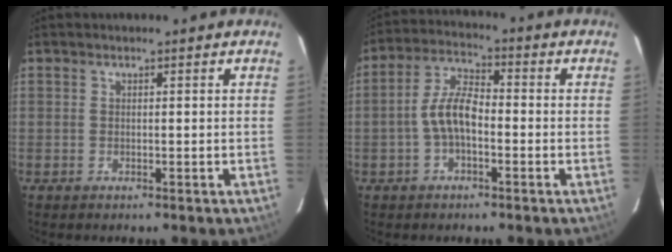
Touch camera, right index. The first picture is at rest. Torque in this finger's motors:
{"motor_torque": [0.70, -0.28, 0.45, 0.13]}